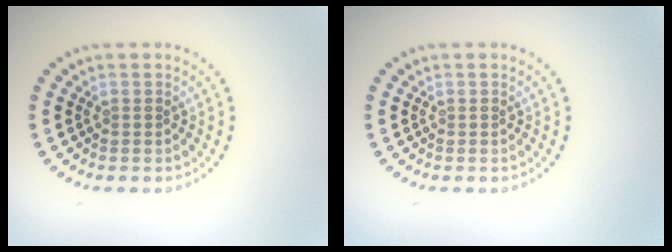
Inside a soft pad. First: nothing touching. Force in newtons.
{"total": 0.0}